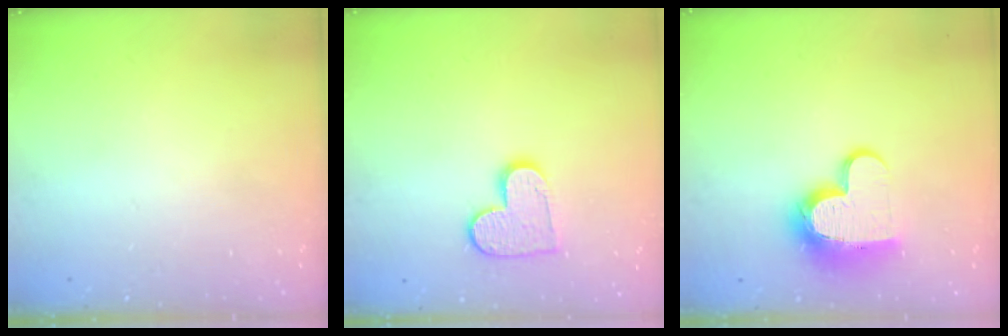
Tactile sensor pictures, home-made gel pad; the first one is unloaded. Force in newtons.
{"total": 9.6, "press": 9.6, "slide": 0.6}
{"total": 13.0, "press": 13.0, "slide": 1.2}